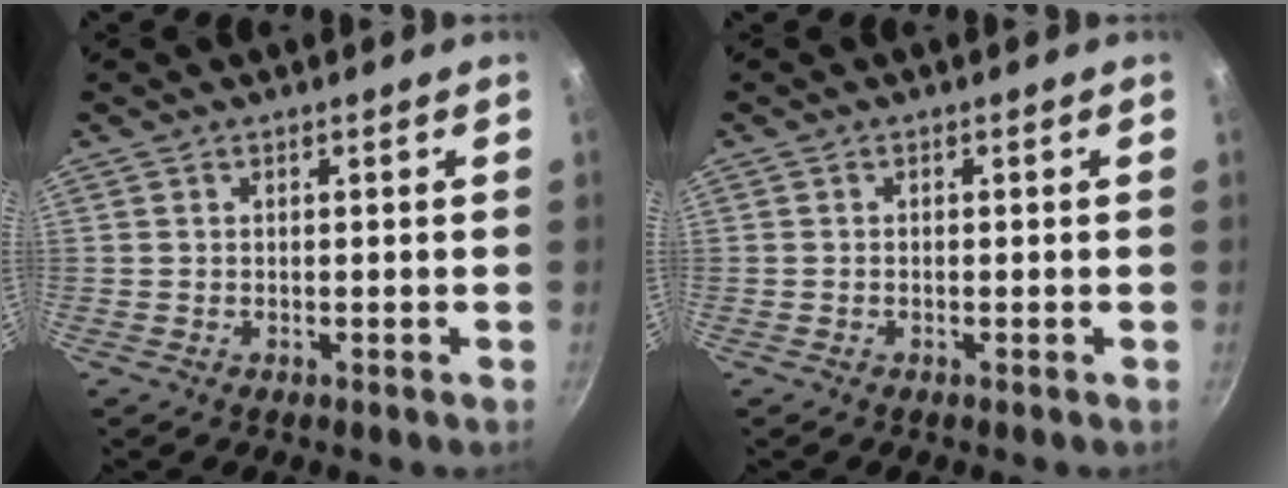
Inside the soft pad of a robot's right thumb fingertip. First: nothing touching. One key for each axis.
{"total": 0.0}